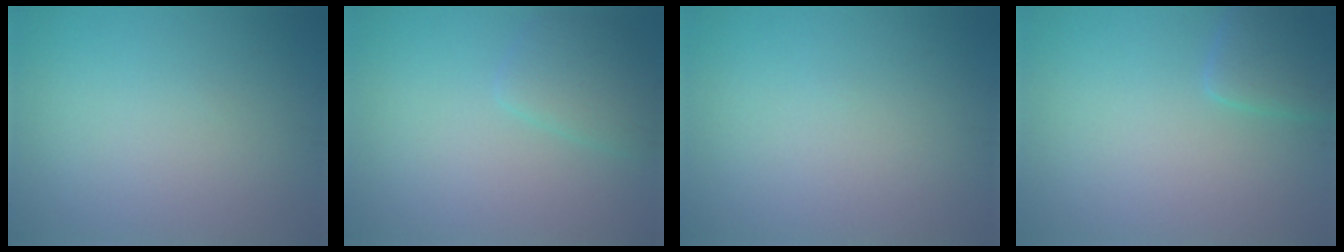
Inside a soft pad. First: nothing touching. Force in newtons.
{"total": 2.6, "press": 2.6, "slide": 0.2}
{"total": 0.0}
{"total": 2.6, "press": 2.6, "slide": 0.2}